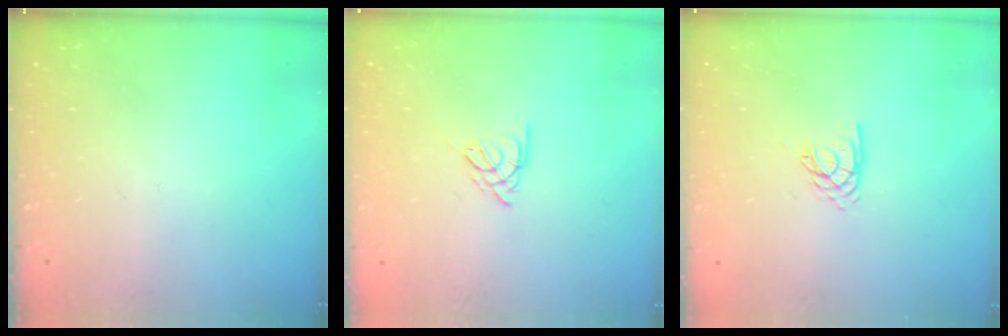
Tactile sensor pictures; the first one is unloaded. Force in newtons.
{"total": 3.8, "press": 3.8, "slide": 0.6}
{"total": 2.7, "press": 2.7, "slide": 0.1}